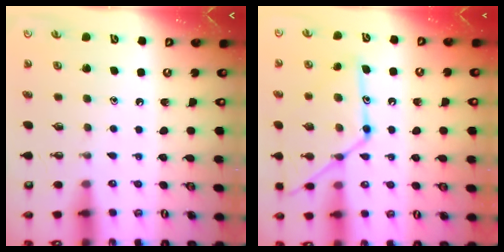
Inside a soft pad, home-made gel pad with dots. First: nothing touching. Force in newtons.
{"total": 16.5, "press": 16.5, "slide": 1.3}